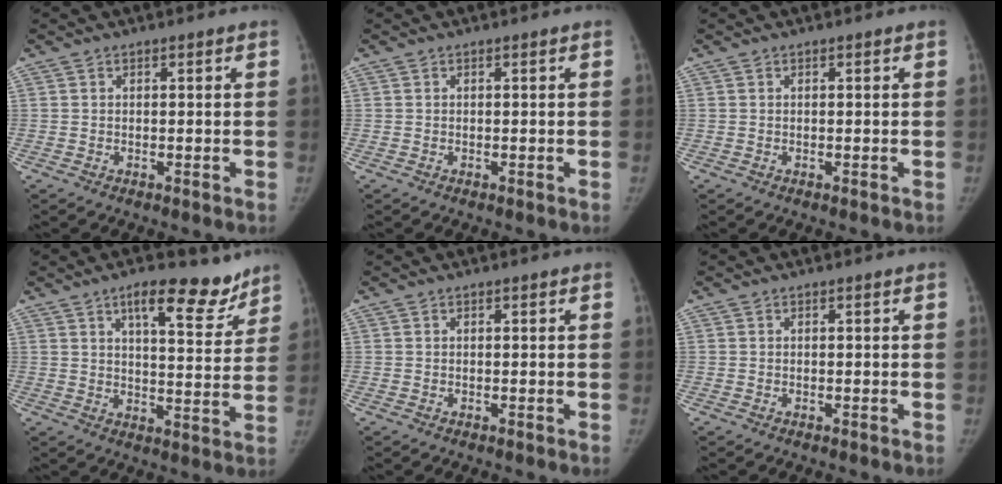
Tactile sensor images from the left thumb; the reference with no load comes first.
{"total": 0.0}
{"total": 0.0}
{"total": 11.9, "force": [8.4, 4.3, 7.3], "torque": [-0.060, -0.048, 0.122]}
{"total": 0.0}
{"total": 0.0}